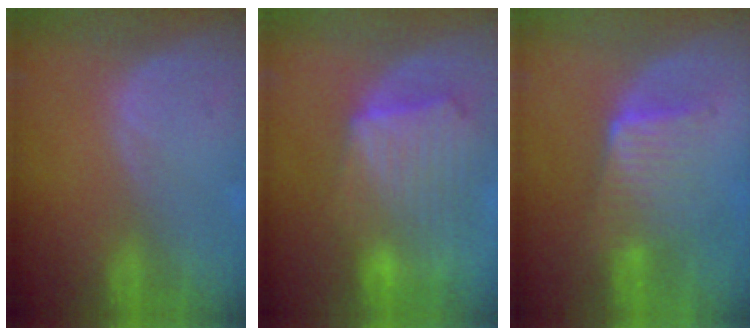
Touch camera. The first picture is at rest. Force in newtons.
{"total": 10.8, "press": 9.4, "slide": 5.3}
{"total": 6.6, "press": 5.8, "slide": 3.1}